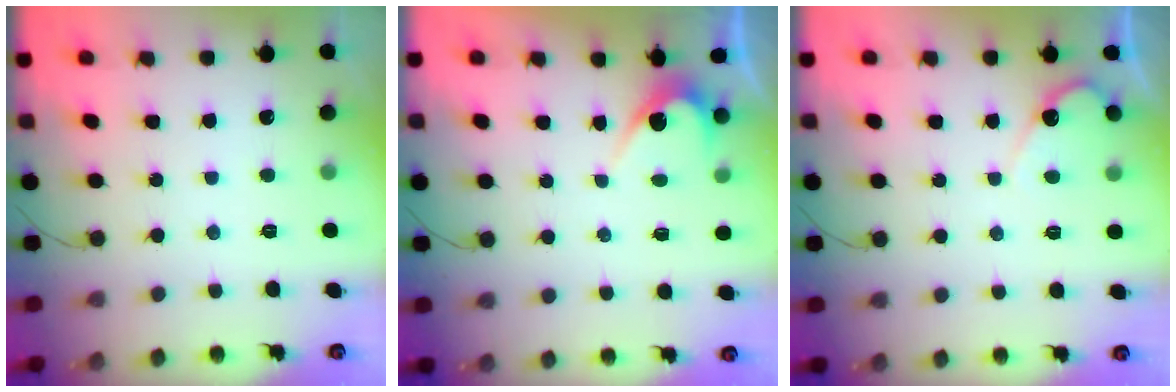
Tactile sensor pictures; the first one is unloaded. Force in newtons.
{"total": 3.0, "press": 3.0, "slide": 0.2}
{"total": 4.8, "press": 4.7, "slide": 0.2}